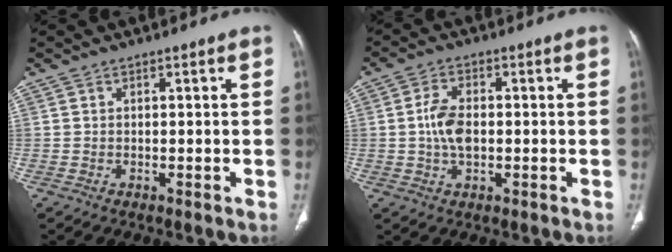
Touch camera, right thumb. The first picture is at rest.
{"total": 6.0, "force": [-0.2, 3.4, 4.9], "torque": [-0.097, 0.007, -0.007]}